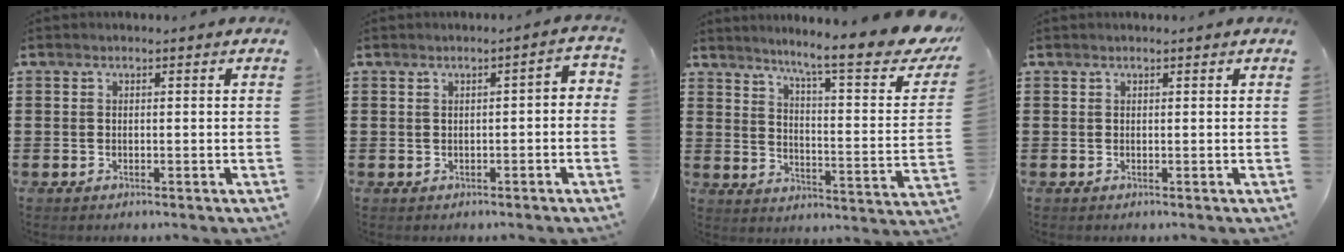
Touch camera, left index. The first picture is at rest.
{"total": 1.5, "force": [-0.6, 0.4, 1.3], "torque": [-0.025, 0.001, -0.015]}
{"total": 9.6, "force": [7.7, 0.1, 5.8], "torque": [-0.109, -0.063, 0.117]}
{"total": 0.0}